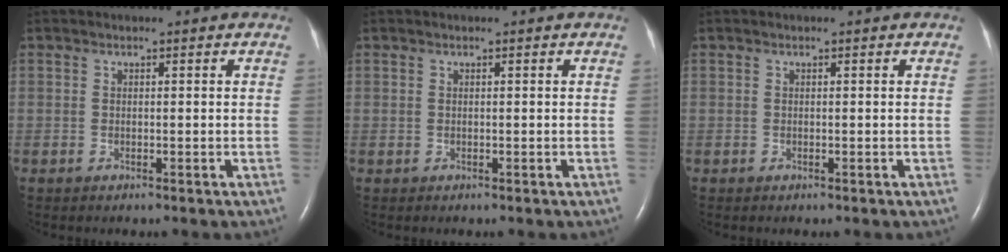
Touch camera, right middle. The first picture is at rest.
{"total": 0.0}
{"total": 0.0}